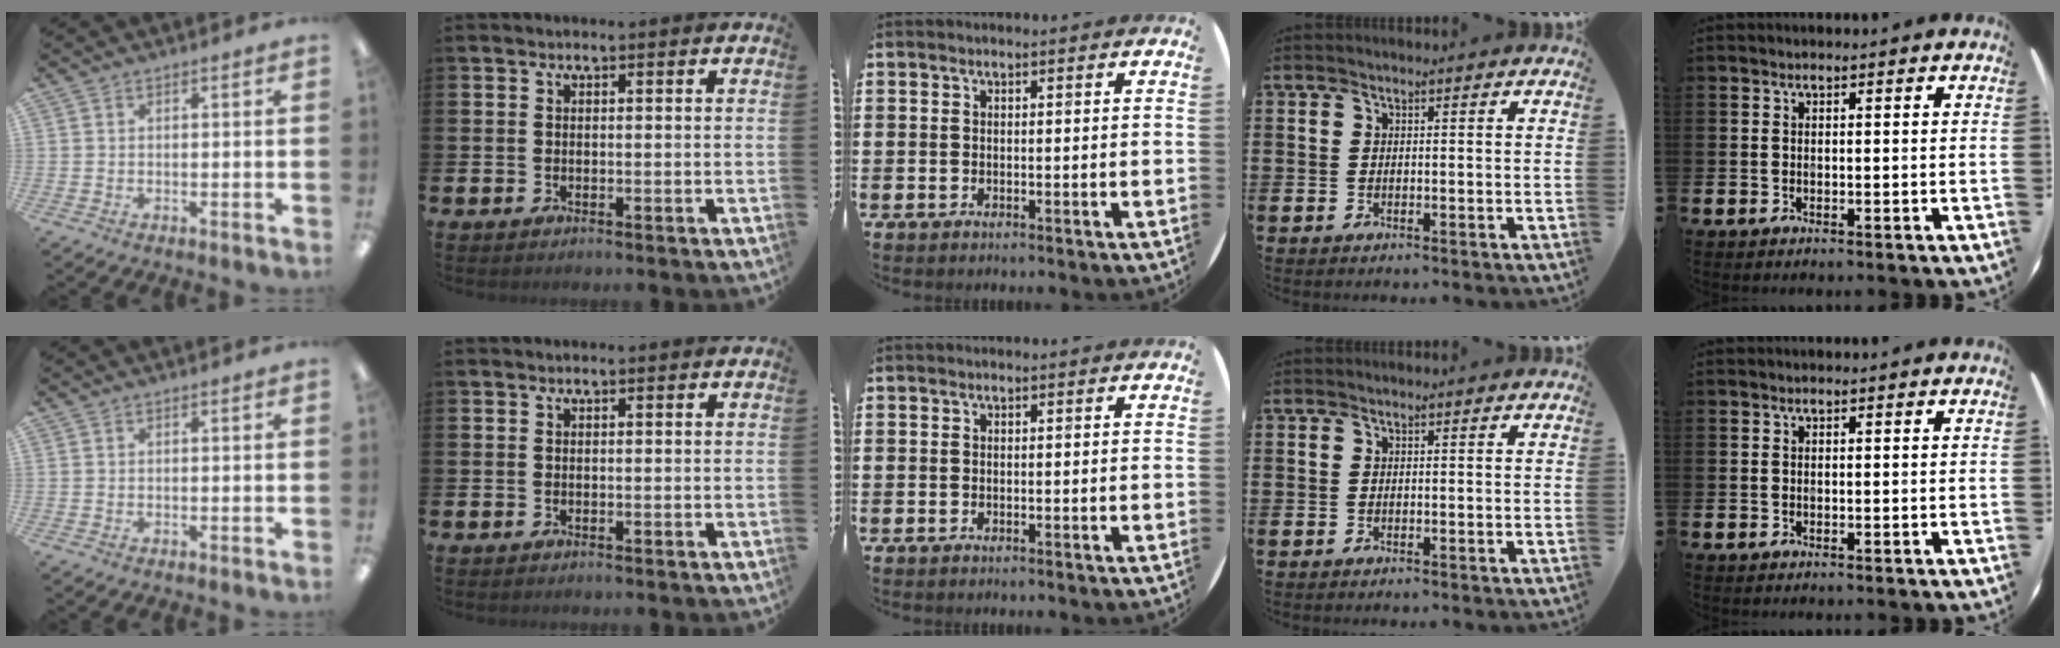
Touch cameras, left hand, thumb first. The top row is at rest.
{}